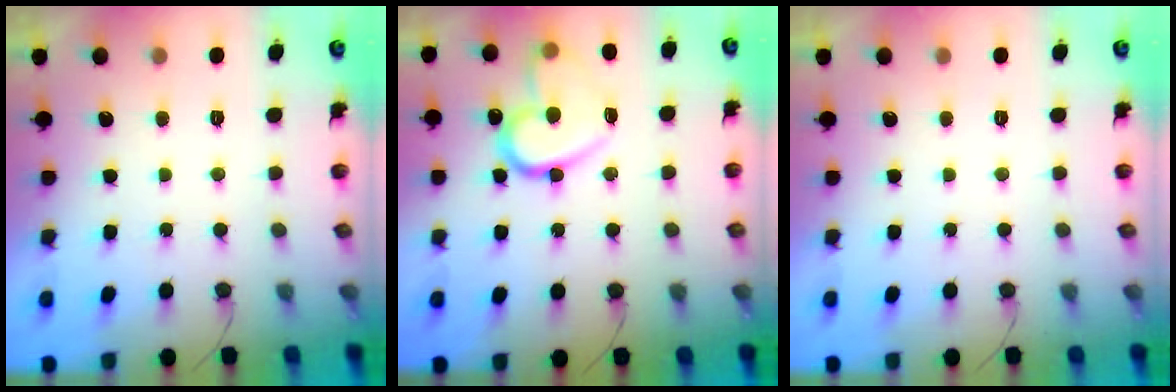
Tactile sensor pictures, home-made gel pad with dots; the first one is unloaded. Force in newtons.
{"total": 15.5, "press": 15.4, "slide": 1.9}
{"total": 0.0}